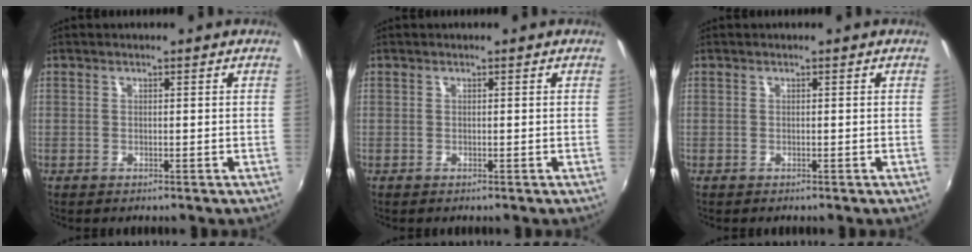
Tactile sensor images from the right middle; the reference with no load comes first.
{"total": 0.0}
{"total": 0.0}